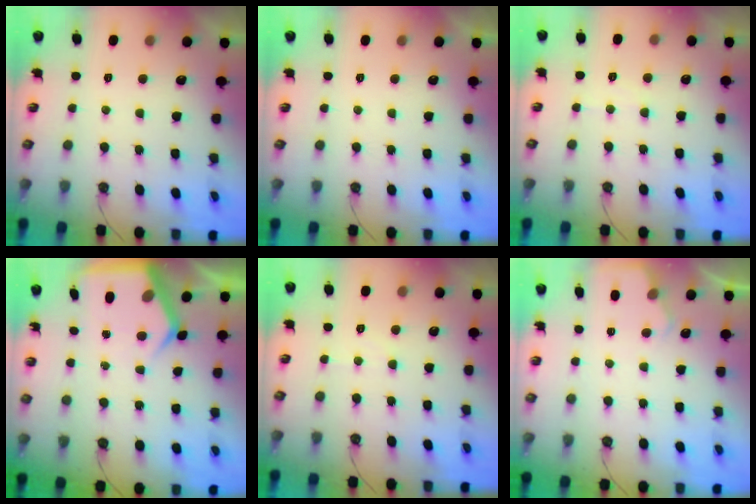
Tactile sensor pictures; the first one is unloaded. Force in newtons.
{"total": 0.0}
{"total": 5.8, "press": 5.7, "slide": 1.0}
{"total": 8.4, "press": 8.3, "slide": 0.7}
{"total": 3.9, "press": 3.8, "slide": 0.6}
{"total": 3.0, "press": 2.9, "slide": 0.4}